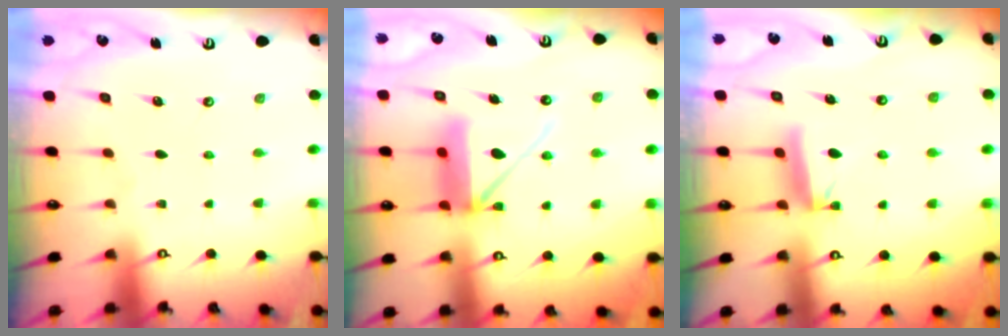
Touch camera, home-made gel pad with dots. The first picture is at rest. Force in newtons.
{"total": 11.4, "press": 11.3, "slide": 1.5}
{"total": 6.8, "press": 6.7, "slide": 0.9}